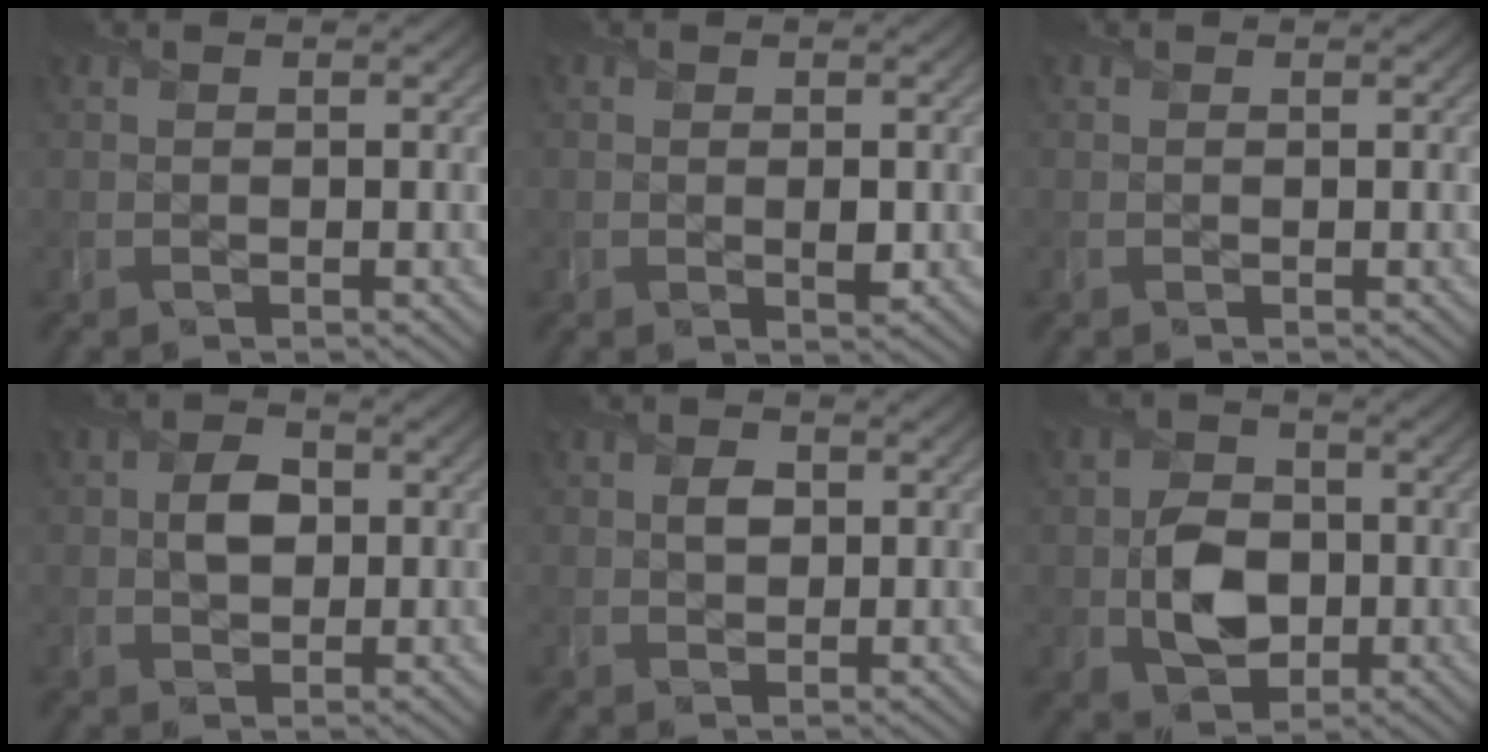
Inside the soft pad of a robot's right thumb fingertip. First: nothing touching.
{"total": 1.3, "force": [-0.1, 0.9, 1.0], "torque": [-0.016, -0.008, -0.002]}
{"total": 0.0}
{"total": 3.9, "force": [0.2, 3.0, 2.5], "torque": [-0.052, -0.001, -0.003]}
{"total": 2.2, "force": [0.4, 1.7, 1.3], "torque": [-0.028, -0.003, 0.003]}
{"total": 6.8, "force": [-1.1, 5.3, 4.1], "torque": [-0.087, -0.011, -0.026]}